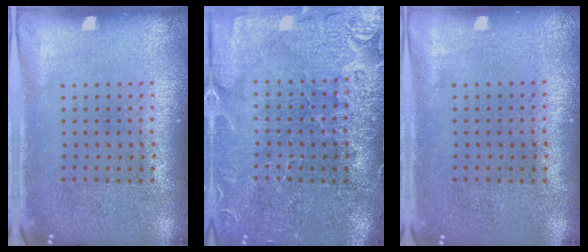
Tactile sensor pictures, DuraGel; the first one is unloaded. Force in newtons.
{"total": 3.6, "press": 3.4, "slide": 1.2}
{"total": 0.0}